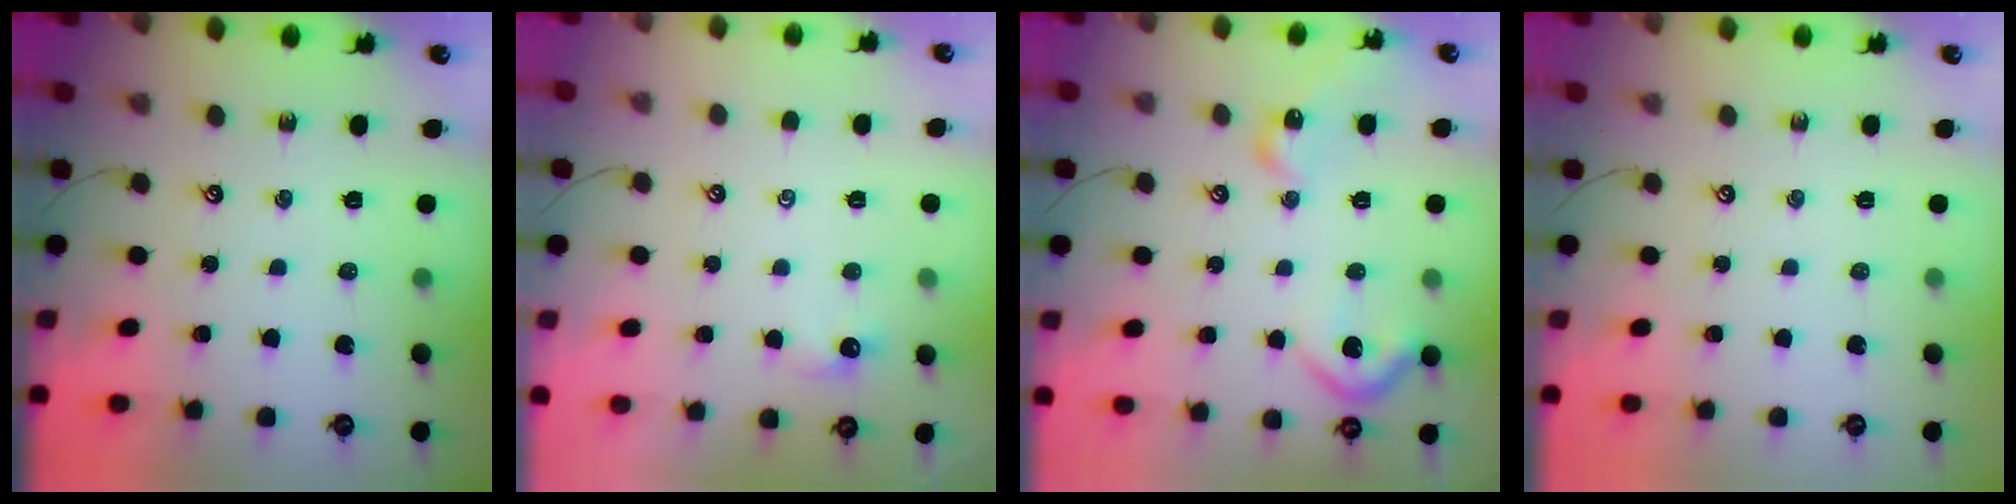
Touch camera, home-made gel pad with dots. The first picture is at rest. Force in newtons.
{"total": 0.7, "press": 0.6, "slide": 0.3}
{"total": 11.1, "press": 11.0, "slide": 1.2}
{"total": 0.0}